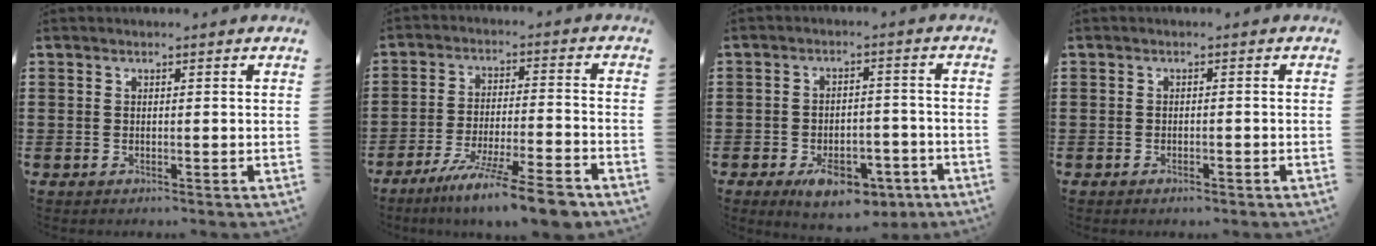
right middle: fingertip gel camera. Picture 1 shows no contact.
{"total": 10.3, "force": [-8.5, 0.0, 5.8], "torque": [-0.102, 0.000, -0.160]}
{"total": 7.0, "force": [-4.5, 3.1, 4.3], "torque": [-0.069, 0.017, -0.076]}
{"total": 0.9, "force": [-0.7, 0.3, 0.4], "torque": [-0.011, -0.004, -0.013]}